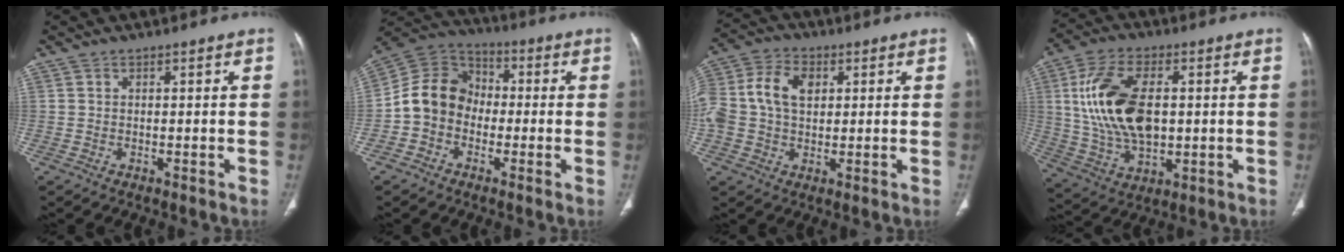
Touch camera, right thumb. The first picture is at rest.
{"total": 10.7, "force": [-2.0, 9.0, 5.4], "torque": [-0.087, 0.039, -0.051]}
{"total": 14.4, "force": [2.5, 10.4, 9.6], "torque": [-0.217, 0.020, 0.042]}
{"total": 17.2, "force": [1.9, 9.8, 14.0], "torque": [-0.262, -0.001, 0.043]}